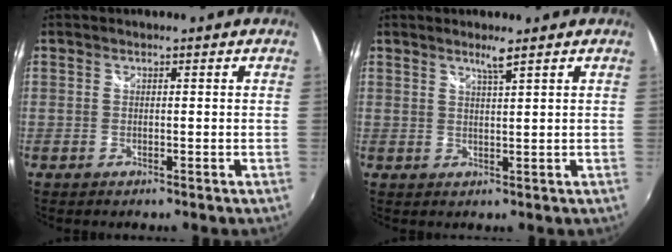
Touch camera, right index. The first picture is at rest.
{"total": 2.2, "force": [1.6, -0.5, 1.4], "torque": [-0.027, -0.004, 0.027]}